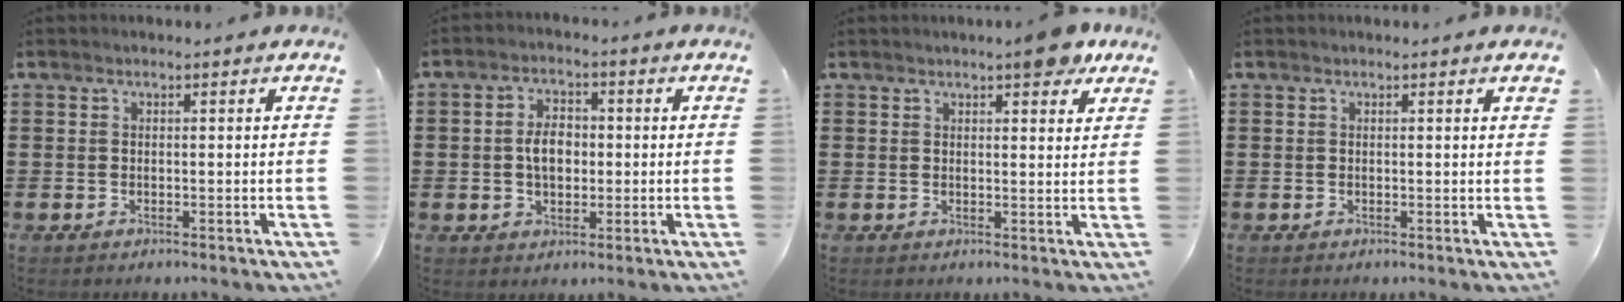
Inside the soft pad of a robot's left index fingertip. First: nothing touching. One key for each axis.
{"total": 4.5, "fx": -0.1, "fy": 2.8, "fz": 3.5, "tx": -0.062, "ty": 0.008, "tz": -0.006}
{"total": 5.4, "fx": 4.1, "fy": 1.2, "fz": 3.3, "tx": -0.043, "ty": -0.014, "tz": 0.067}
{"total": 0.7, "fx": 0.4, "fy": 0.0, "fz": 0.6, "tx": -0.011, "ty": 0.000, "tz": 0.006}